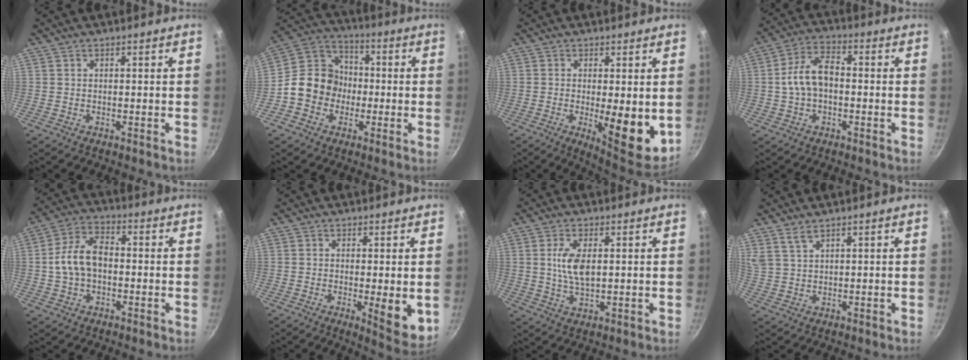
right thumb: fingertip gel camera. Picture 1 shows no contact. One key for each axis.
{"total": 12.2, "fx": -2.6, "fy": 10.8, "fz": 5.2, "tx": -0.047, "ty": 0.040, "tz": -0.066}
{"total": 11.3, "fx": -1.2, "fy": 3.6, "fz": 10.6, "tx": -0.128, "ty": -0.017, "tz": -0.006}
{"total": 9.1, "fx": -0.5, "fy": 5.8, "fz": 7.1, "tx": -0.118, "ty": 0.034, "tz": -0.017}
{"total": 9.9, "fx": -0.5, "fy": 6.6, "fz": 7.4, "tx": -0.124, "ty": 0.032, "tz": -0.018}
{"total": 7.5, "fx": -0.7, "fy": 2.1, "fz": 7.2, "tx": -0.089, "ty": -0.019, "tz": -0.006}
{"total": 6.6, "fx": 1.2, "fy": 3.2, "fz": 5.7, "tx": -0.107, "ty": -0.007, "tz": 0.025}
{"total": 3.6, "fx": 2.8, "fy": 1.3, "fz": 1.9, "tx": -0.038, "ty": -0.007, "tz": 0.063}